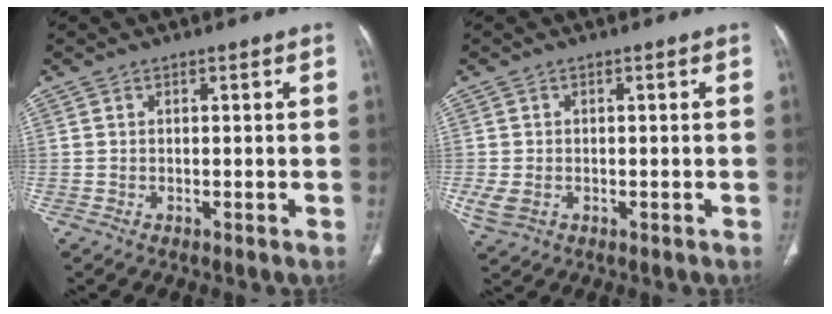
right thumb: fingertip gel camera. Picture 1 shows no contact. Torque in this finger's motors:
{"motor_torque": [0.45, 0.73, 0.29, -0.10, 0.19]}